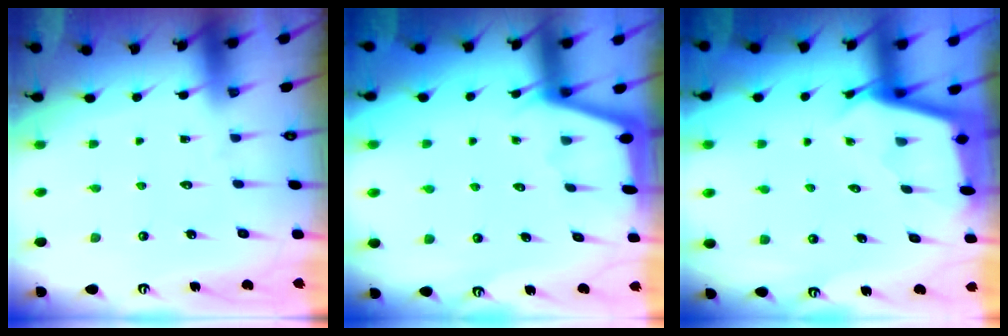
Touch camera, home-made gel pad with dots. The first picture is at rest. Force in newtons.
{"total": 1.8, "press": 1.8, "slide": 0.4}
{"total": 2.5, "press": 2.5, "slide": 0.1}